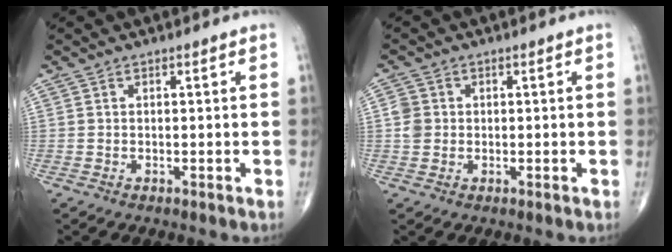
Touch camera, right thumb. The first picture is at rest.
{"total": 3.1, "force": [0.2, 2.8, 1.2], "torque": [-0.011, 0.003, 0.004]}